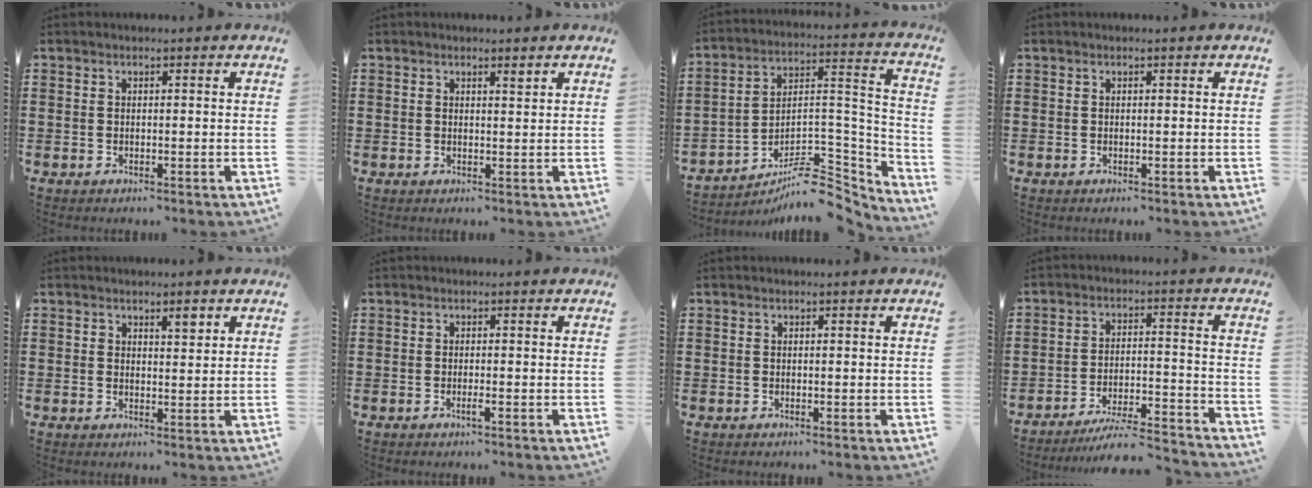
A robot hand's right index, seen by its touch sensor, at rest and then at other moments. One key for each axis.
{"total": 1.1, "fx": 0.8, "fy": 0.2, "fz": 0.7, "tx": -0.007, "ty": -0.003, "tz": 0.013}
{"total": 9.8, "fx": -7.5, "fy": 3.5, "fz": 5.3, "tx": -0.073, "ty": 0.026, "tz": -0.138}
{"total": 0.0}
{"total": 2.3, "fx": 1.6, "fy": 1.0, "fz": 1.4, "tx": -0.013, "ty": -0.003, "tz": 0.024}
{"total": 1.2, "fx": -0.6, "fy": 0.0, "fz": 1.0, "tx": -0.026, "ty": -0.007, "tz": -0.013}
{"total": 0.0}
{"total": 6.7, "fx": -6.2, "fy": 0.6, "fz": 2.6, "tx": -0.044, "ty": 0.001, "tz": -0.117}